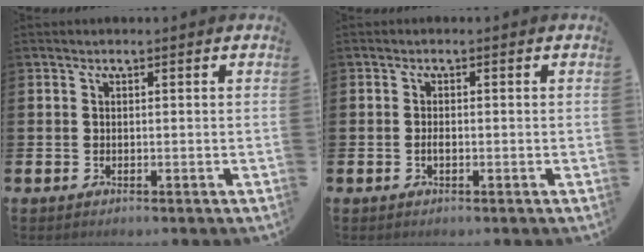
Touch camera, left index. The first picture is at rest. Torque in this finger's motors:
{"motor_torque": [0.21, 0.07, 0.01, 0.04]}